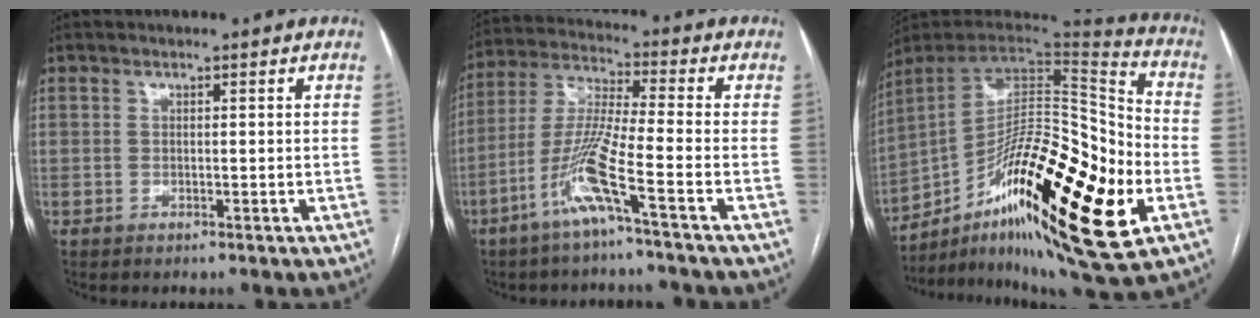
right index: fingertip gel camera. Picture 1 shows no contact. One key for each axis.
{"total": 10.2, "fx": -5.2, "fy": -1.1, "fz": 8.7, "tx": -0.183, "ty": -0.007, "tz": -0.110}
{"total": 28.3, "fx": -9.2, "fy": 5.4, "fz": 26.3, "tx": -0.404, "ty": -0.021, "tz": -0.148}